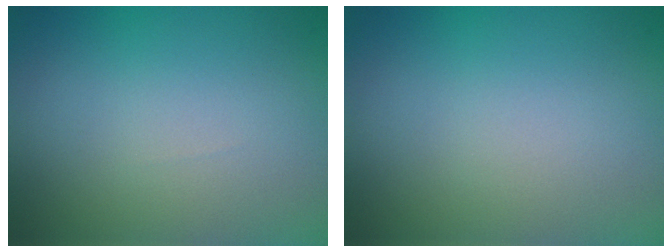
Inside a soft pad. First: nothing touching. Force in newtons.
{"total": 0.0}